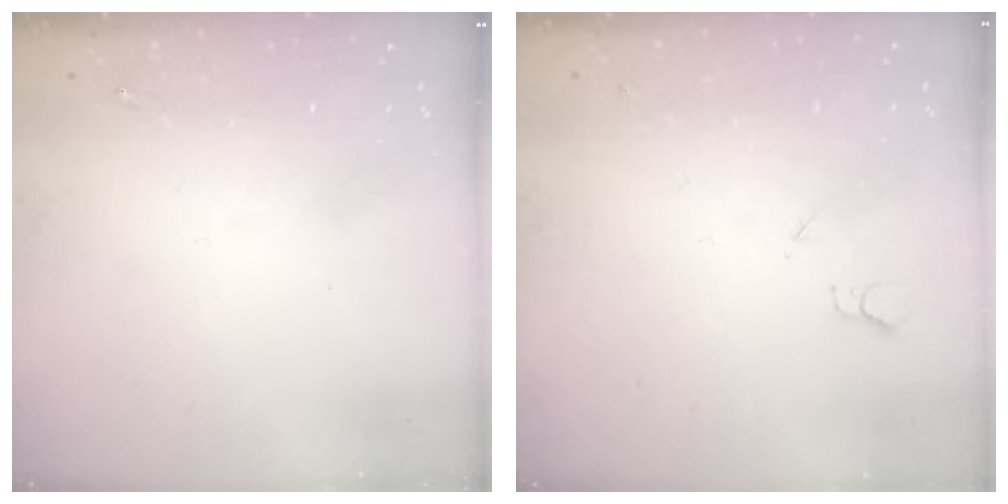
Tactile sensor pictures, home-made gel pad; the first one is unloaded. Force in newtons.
{"total": 2.7, "press": 2.6, "slide": 0.3}